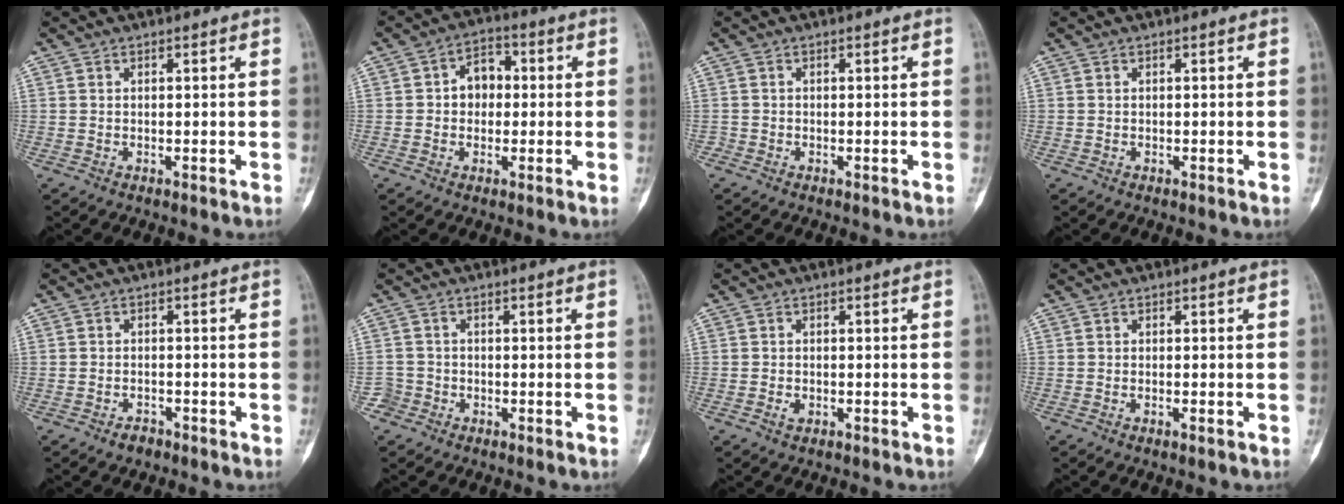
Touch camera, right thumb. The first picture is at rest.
{"total": 6.3, "force": [0.3, 4.8, 4.0], "torque": [-0.036, 0.017, -0.005]}
{"total": 0.6, "force": [-0.3, 0.5, 0.0], "torque": [0.001, 0.004, -0.008]}
{"total": 0.0}
{"total": 2.0, "force": [-1.5, 1.2, 0.7], "torque": [-0.012, 0.008, -0.021]}
{"total": 2.3, "force": [-1.2, 2.0, -0.4], "torque": [0.017, 0.011, -0.030]}
{"total": 1.4, "force": [-0.6, 0.9, 0.9], "torque": [-0.016, 0.004, -0.010]}
{"total": 0.7, "force": [-0.4, 0.1, 0.6], "torque": [-0.014, 0.001, -0.006]}